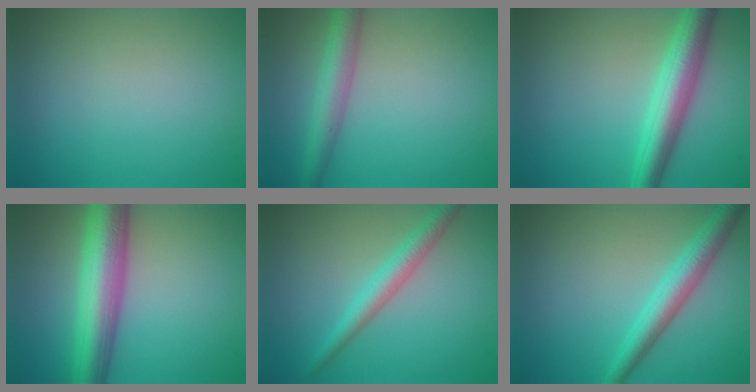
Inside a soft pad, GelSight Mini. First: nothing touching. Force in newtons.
{"total": 3.6, "press": 3.6, "slide": 0.1}
{"total": 5.1, "press": 5.1, "slide": 0.1}
{"total": 8.1, "press": 8.1, "slide": 0.3}
{"total": 2.9, "press": 2.9, "slide": 0.0}
{"total": 3.6, "press": 3.6, "slide": 0.1}